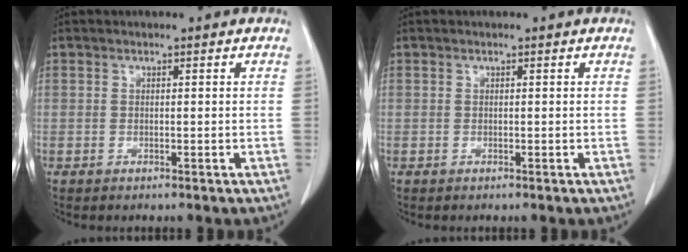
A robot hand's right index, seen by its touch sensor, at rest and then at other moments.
{"total": 0.0}